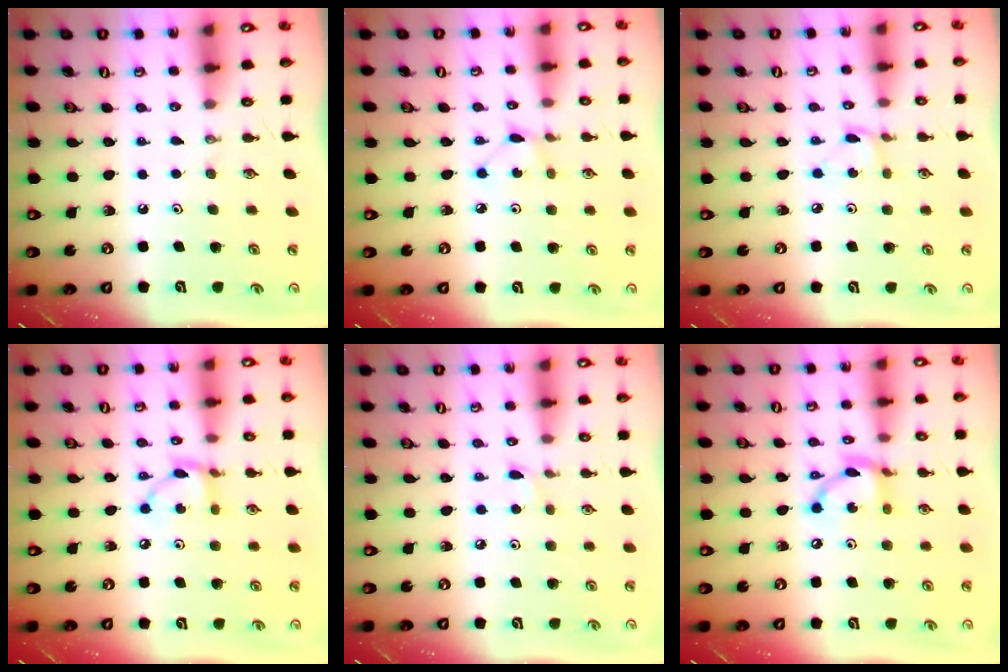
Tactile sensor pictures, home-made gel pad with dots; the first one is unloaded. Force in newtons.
{"total": 2.5, "press": 2.5, "slide": 0.4}
{"total": 2.0, "press": 2.0, "slide": 0.2}
{"total": 6.0, "press": 6.0, "slide": 0.2}
{"total": 1.8, "press": 1.7, "slide": 0.2}
{"total": 11.5, "press": 11.5, "slide": 0.8}